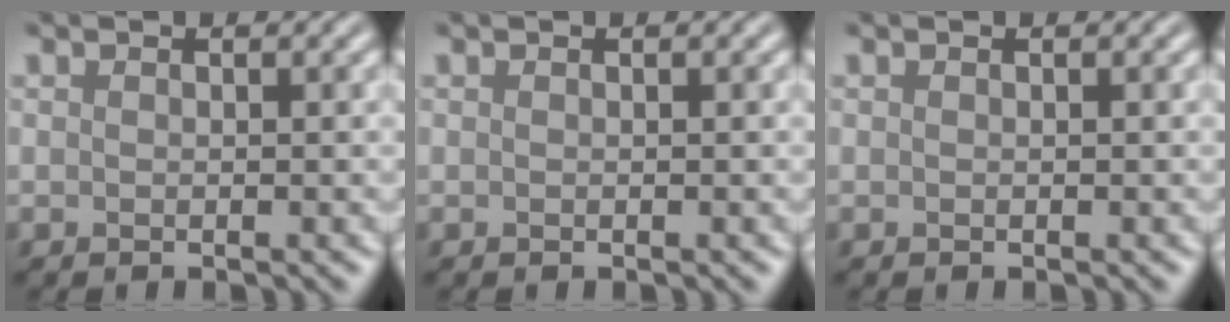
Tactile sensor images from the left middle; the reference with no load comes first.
{"total": 0.0}
{"total": 0.0}